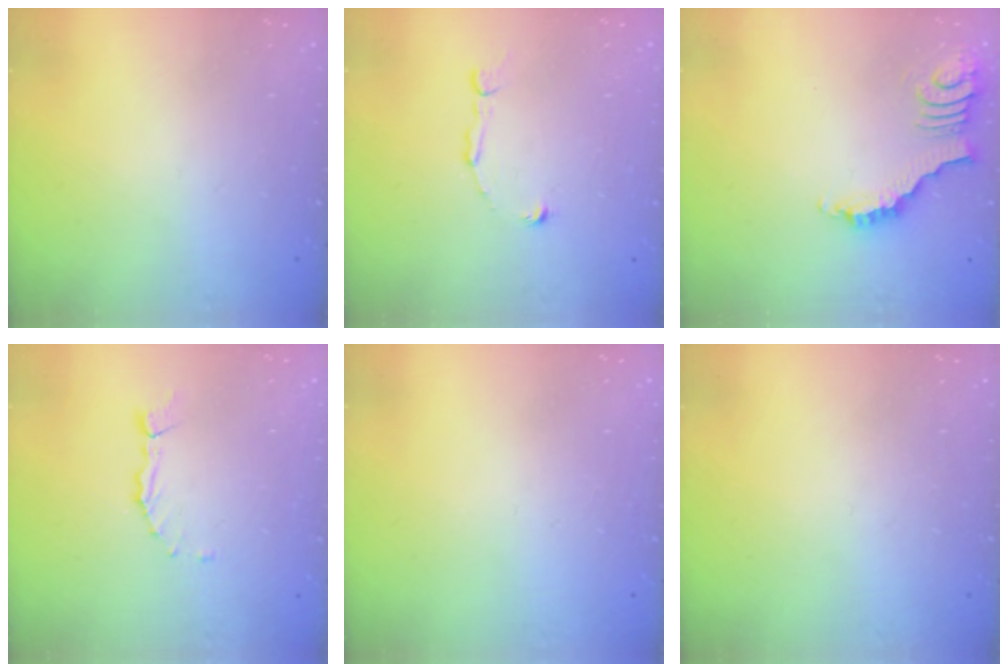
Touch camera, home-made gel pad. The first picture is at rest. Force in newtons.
{"total": 2.8, "press": 2.8, "slide": 0.1}
{"total": 3.8, "press": 3.7, "slide": 0.6}
{"total": 1.7, "press": 1.7, "slide": 0.2}
{"total": 0.0}
{"total": 0.0}